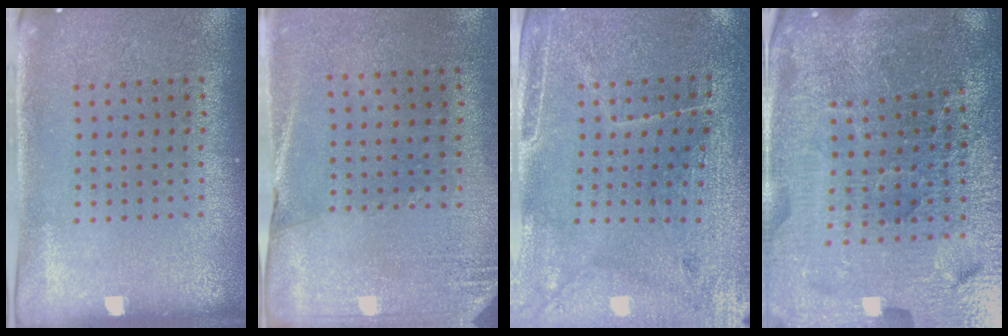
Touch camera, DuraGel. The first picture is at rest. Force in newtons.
{"total": 2.6, "press": 2.3, "slide": 1.1}
{"total": 3.2, "press": 3.0, "slide": 1.1}
{"total": 5.5, "press": 5.1, "slide": 2.0}